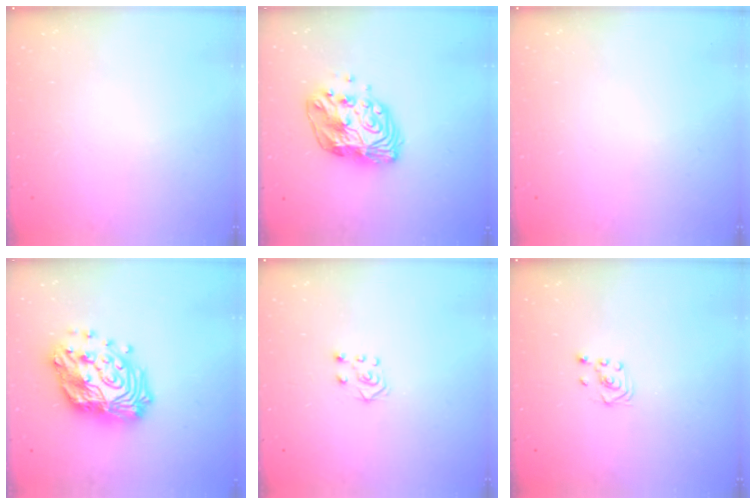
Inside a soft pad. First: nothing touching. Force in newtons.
{"total": 11.9, "press": 11.9, "slide": 0.8}
{"total": 0.0}
{"total": 20.7, "press": 20.7, "slide": 1.9}
{"total": 5.2, "press": 5.2, "slide": 0.4}
{"total": 2.3, "press": 2.2, "slide": 0.7}